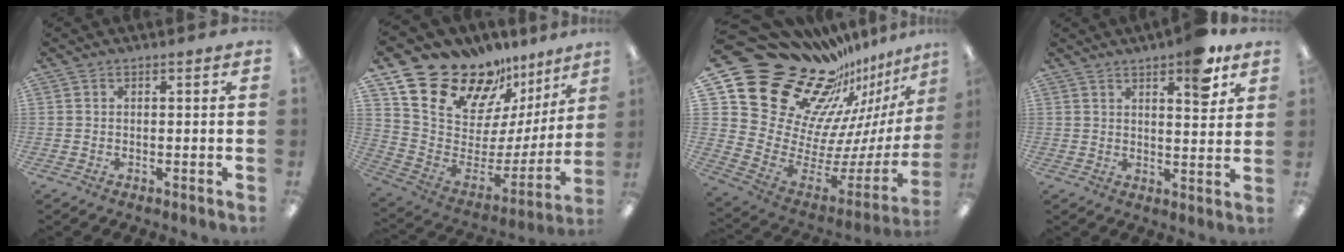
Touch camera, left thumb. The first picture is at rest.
{"total": 19.5, "force": [15.9, 8.8, 7.1], "torque": [-0.125, -0.130, 0.288]}
{"total": 26.2, "force": [17.5, 15.8, 11.5], "torque": [-0.157, -0.191, 0.379]}
{"total": 8.8, "force": [5.7, 3.1, 6.0], "torque": [-0.066, -0.031, 0.089]}